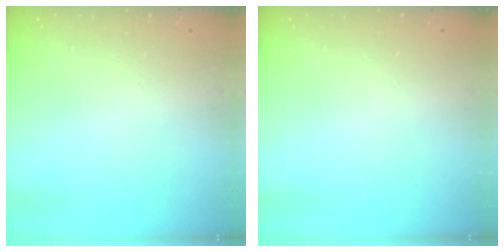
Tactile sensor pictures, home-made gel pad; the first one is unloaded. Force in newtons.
{"total": 0.0}